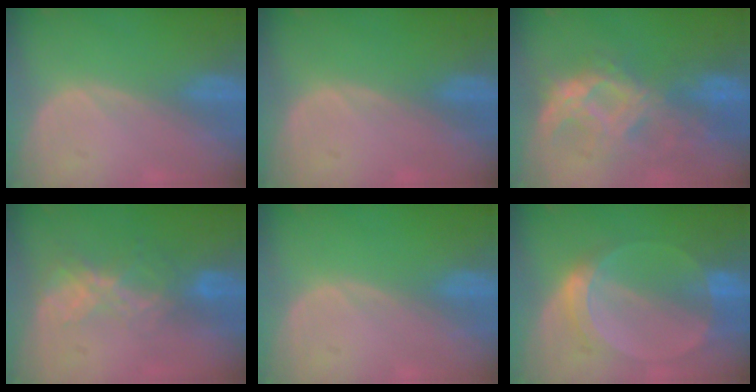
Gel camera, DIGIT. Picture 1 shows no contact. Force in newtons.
{"total": 0.0}
{"total": 9.5, "press": 8.9, "slide": 3.5}
{"total": 6.5, "press": 5.7, "slide": 3.2}
{"total": 0.0}
{"total": 6.3, "press": 5.6, "slide": 2.7}